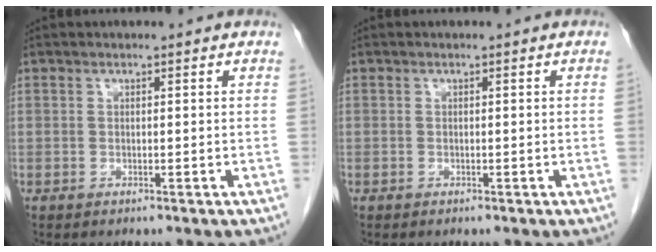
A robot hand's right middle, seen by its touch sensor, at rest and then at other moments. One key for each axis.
{"total": 0.0}